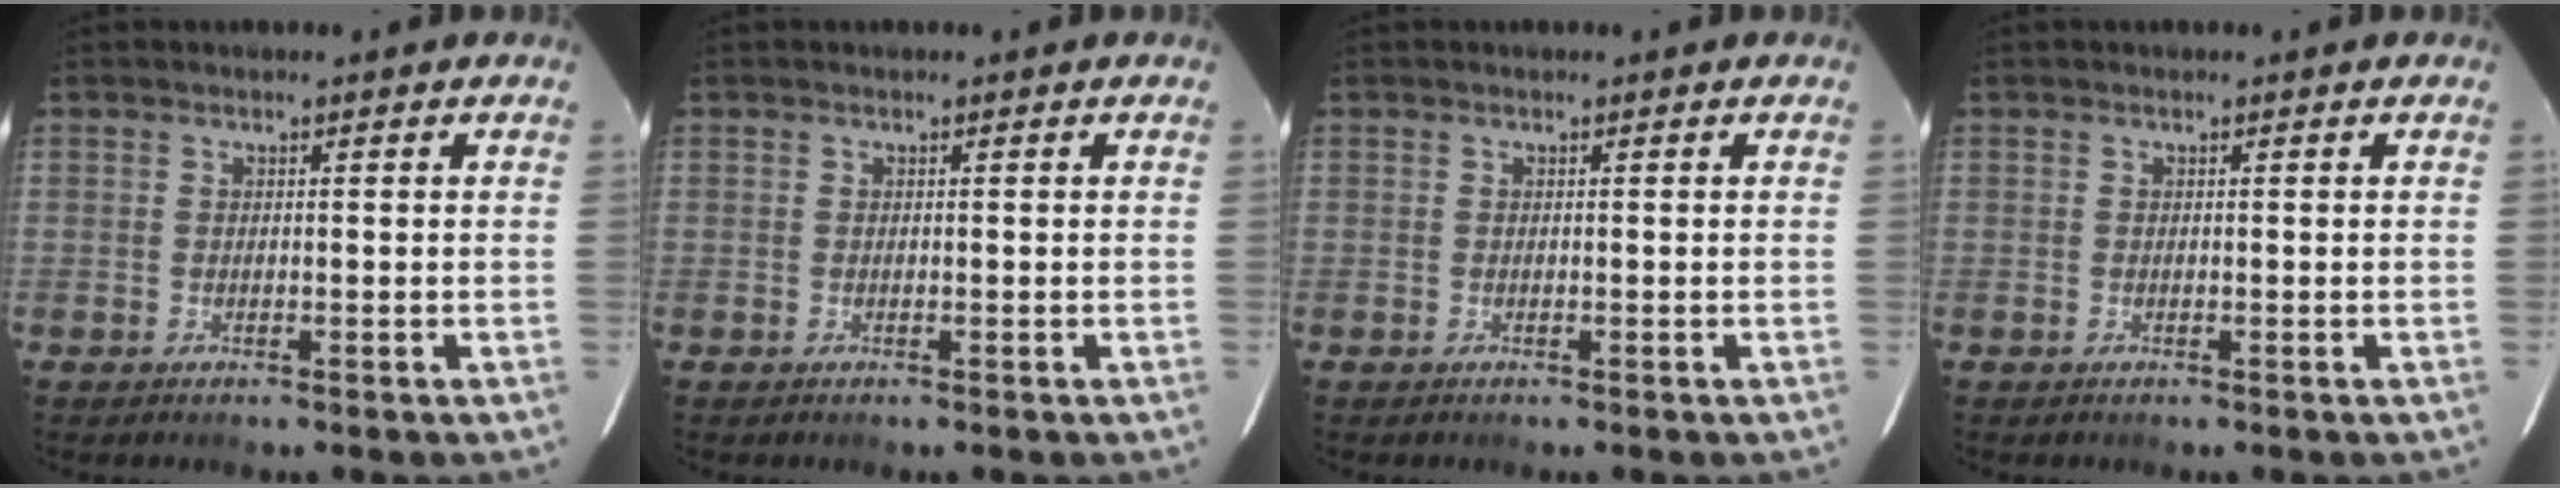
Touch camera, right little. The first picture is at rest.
{"total": 0.0}
{"total": 0.0}
{"total": 0.0}